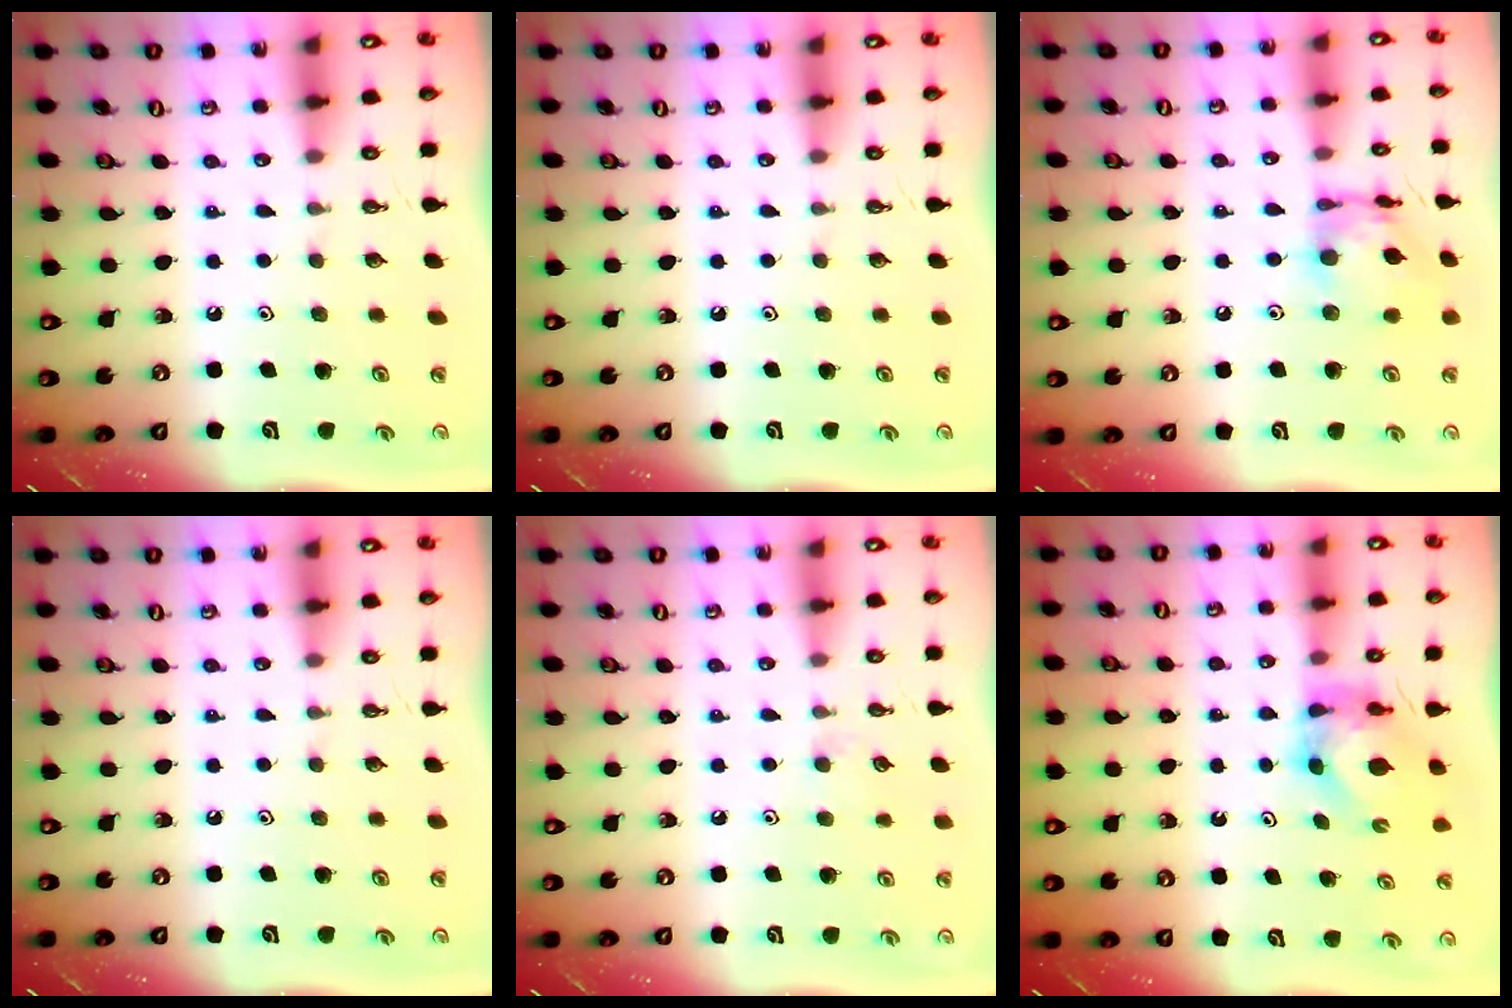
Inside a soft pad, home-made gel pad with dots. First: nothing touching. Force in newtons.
{"total": 0.0}
{"total": 13.1, "press": 13.0, "slide": 1.0}
{"total": 0.0}
{"total": 3.5, "press": 3.4, "slide": 0.6}
{"total": 5.4, "press": 5.4, "slide": 0.3}